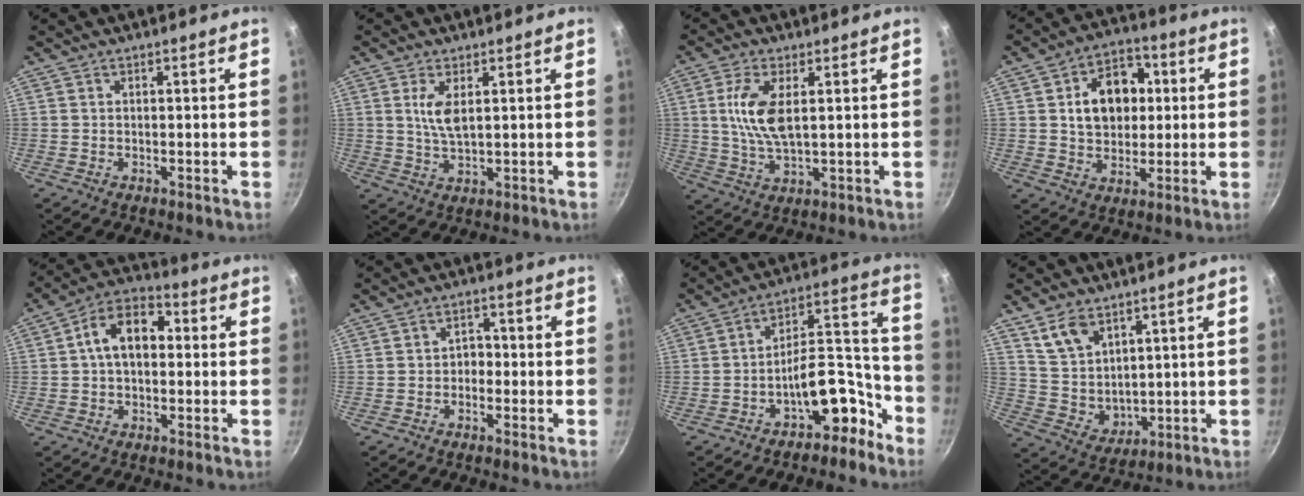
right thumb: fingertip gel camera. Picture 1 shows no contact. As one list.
[{"total": 5.0, "force": [1.5, 1.9, 4.4], "torque": [-0.082, -0.013, 0.031]}, {"total": 8.9, "force": [1.8, 3.8, 7.9], "torque": [-0.158, -0.003, 0.037]}, {"total": 14.1, "force": [2.0, 10.7, 9.0], "torque": [-0.099, 0.015, 0.027]}, {"total": 10.8, "force": [1.1, 7.1, 8.1], "torque": [-0.101, 0.033, 0.000]}, {"total": 2.7, "force": [-1.0, 2.1, 1.4], "torque": [-0.004, 0.016, -0.021]}, {"total": 12.9, "force": [-7.6, 6.4, 8.2], "torque": [-0.056, 0.108, -0.111]}, {"total": 9.2, "force": [5.2, 5.9, 4.7], "torque": [-0.062, -0.028, 0.116]}]